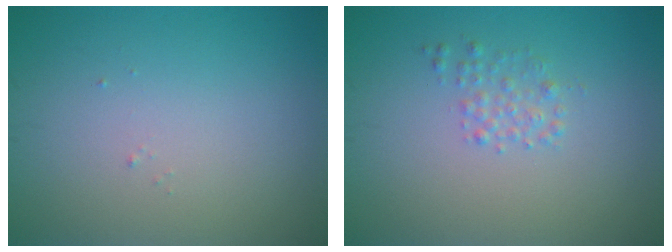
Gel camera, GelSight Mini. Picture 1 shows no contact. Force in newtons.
{"total": 1.4, "press": 1.4, "slide": 0.1}